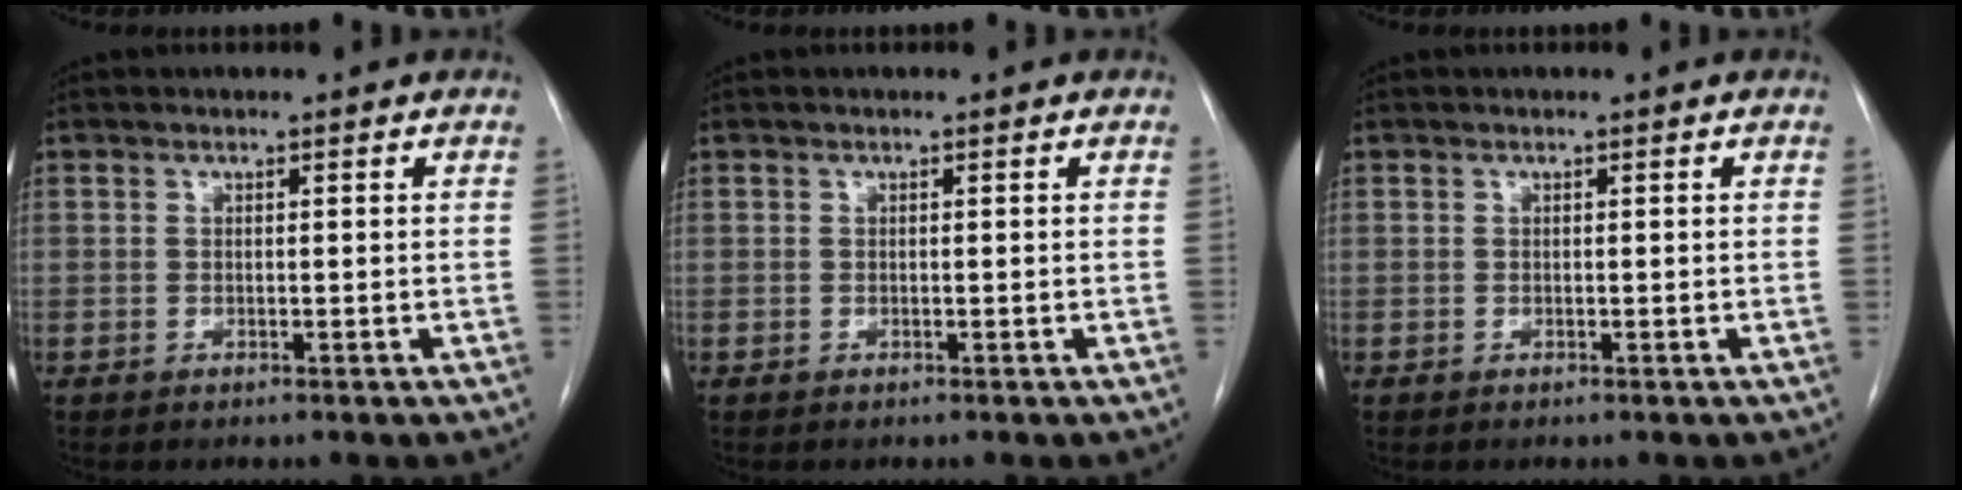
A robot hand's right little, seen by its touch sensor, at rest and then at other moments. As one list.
[{"total": 0.0}, {"total": 0.0}]